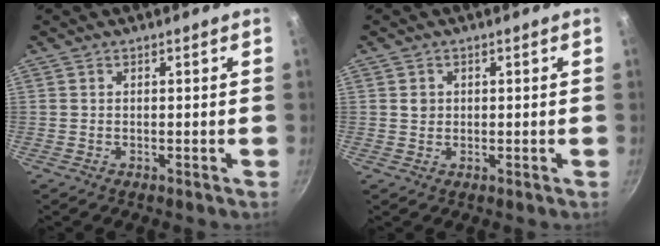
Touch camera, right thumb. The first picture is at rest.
{"total": 1.6, "force": [0.3, 1.5, 0.6], "torque": [-0.002, 0.004, 0.005]}